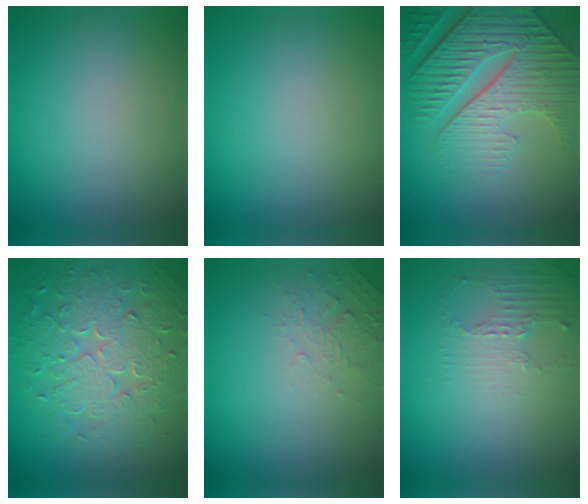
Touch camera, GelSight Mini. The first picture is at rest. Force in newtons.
{"total": 0.0}
{"total": 8.6, "press": 6.2, "slide": 5.9}
{"total": 8.0, "press": 5.8, "slide": 5.5}
{"total": 1.7, "press": 1.7, "slide": 0.2}
{"total": 2.2, "press": 1.6, "slide": 1.5}